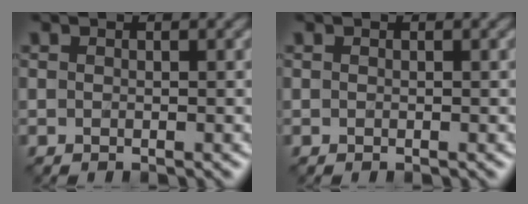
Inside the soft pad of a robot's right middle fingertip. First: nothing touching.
{"total": 0.0}